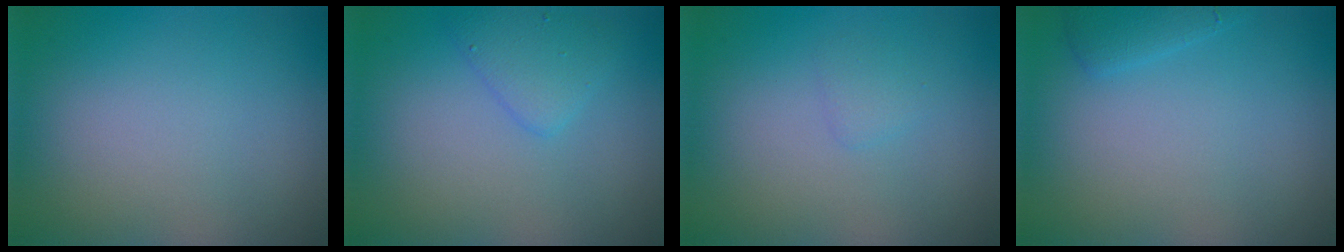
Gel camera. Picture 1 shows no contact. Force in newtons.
{"total": 2.0, "press": 2.0, "slide": 0.1}
{"total": 0.8, "press": 0.8, "slide": 0.0}
{"total": 1.4, "press": 1.4, "slide": 0.1}